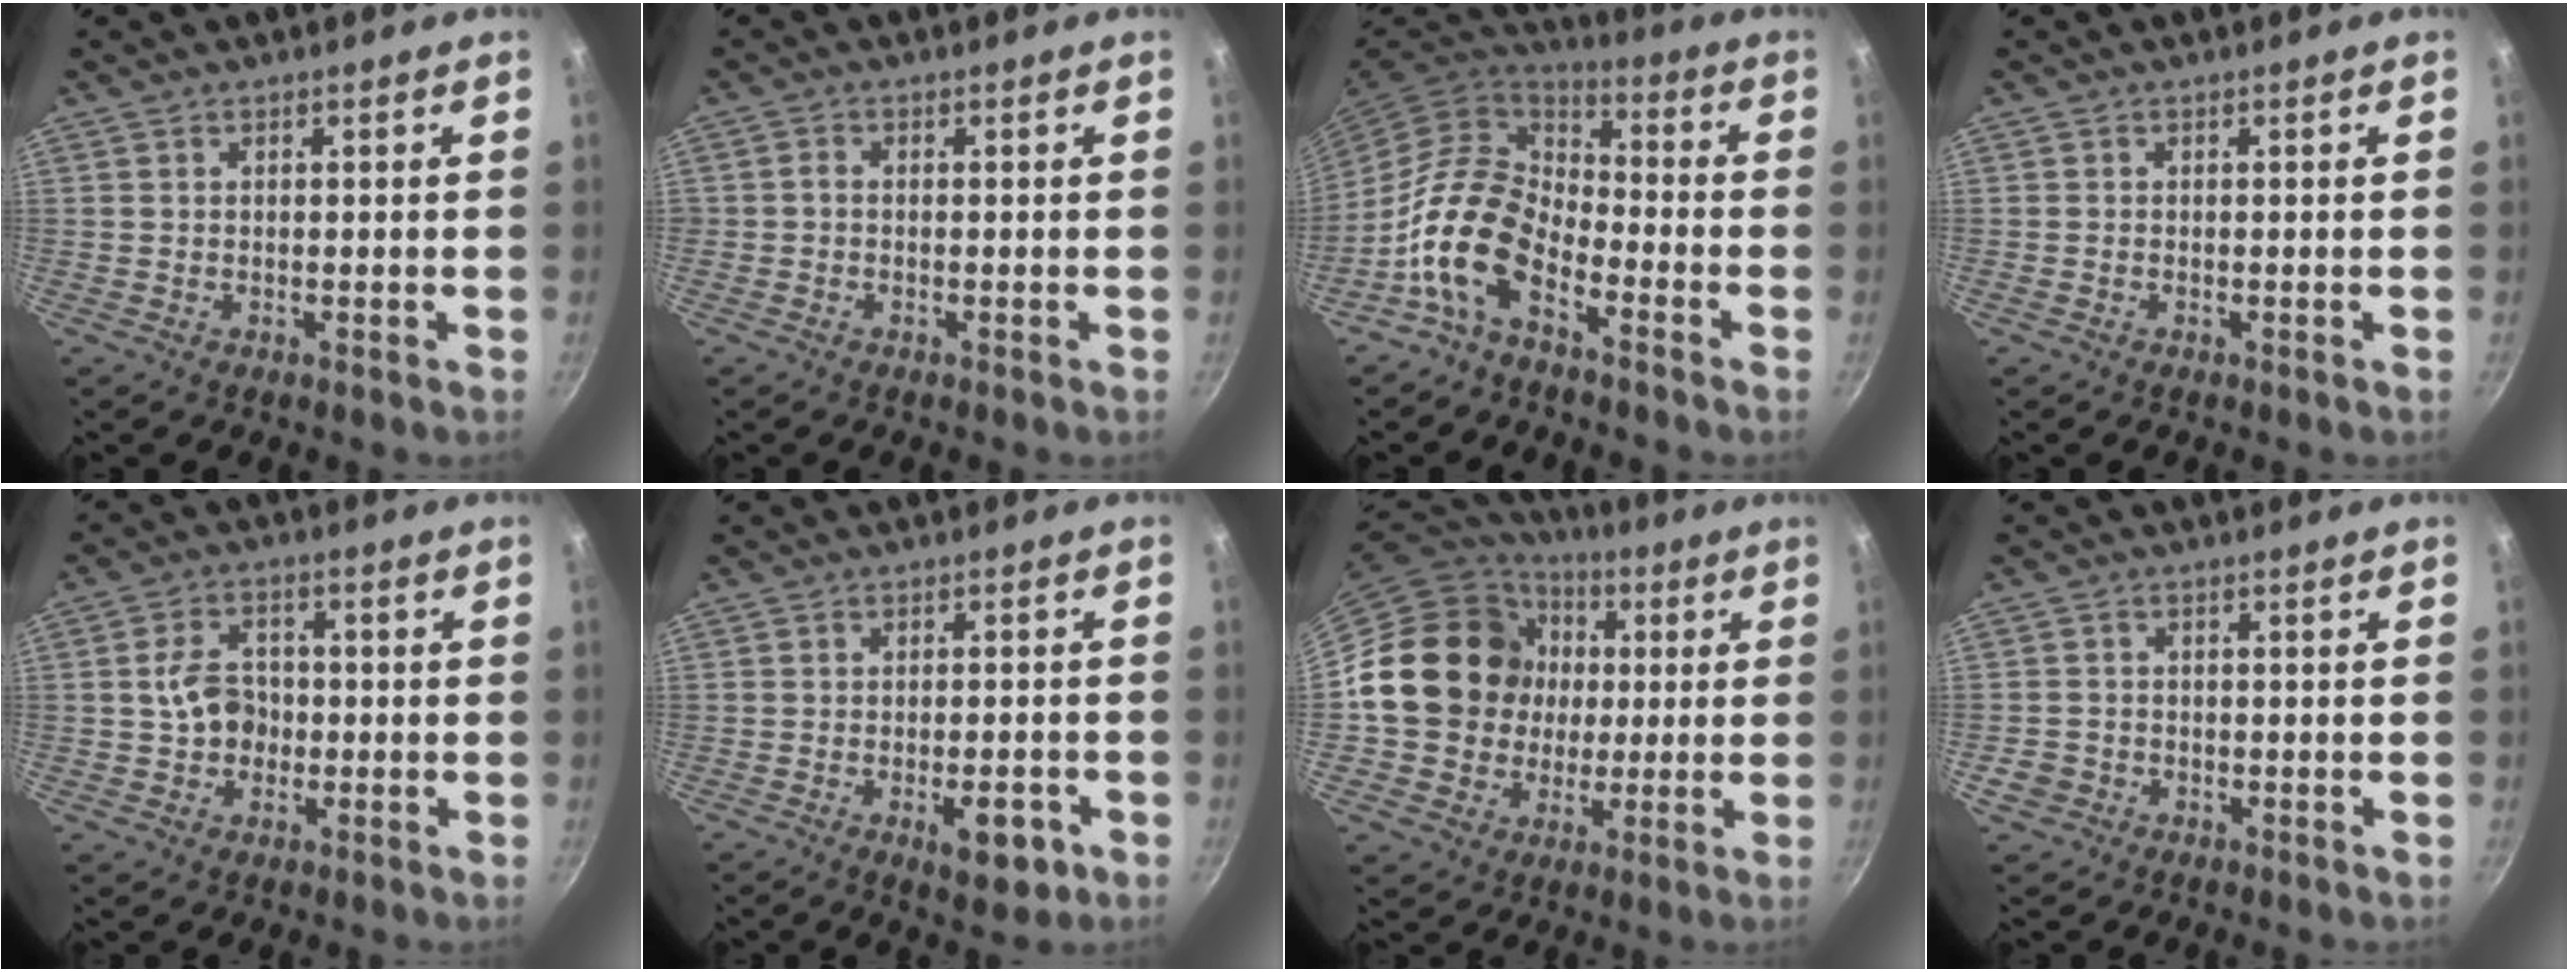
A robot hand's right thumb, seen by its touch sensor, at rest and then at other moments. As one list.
[{"total": 1.0, "force": [-0.3, 0.6, 0.7], "torque": [-0.020, 0.006, -0.007]}, {"total": 13.6, "force": [-6.6, 7.9, 8.9], "torque": [-0.148, 0.057, -0.148]}, {"total": 0.0}, {"total": 6.8, "force": [-0.5, 5.3, 4.2], "torque": [-0.054, 0.017, -0.012]}, {"total": 6.6, "force": [-2.8, 2.9, 5.3], "torque": [-0.050, 0.012, -0.032]}, {"total": 18.7, "force": [1.5, 16.8, 8.2], "torque": [-0.124, 0.023, 0.029]}, {"total": 4.0, "force": [-1.6, 3.4, 1.2], "torque": [-0.014, 0.018, -0.023]}]